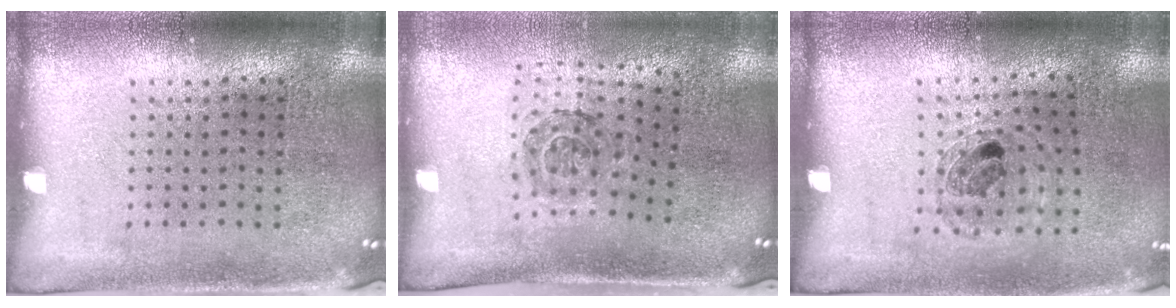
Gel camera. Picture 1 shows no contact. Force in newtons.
{"total": 1.1, "press": 1.1, "slide": 0.4}
{"total": 0.9, "press": 0.9, "slide": 0.2}